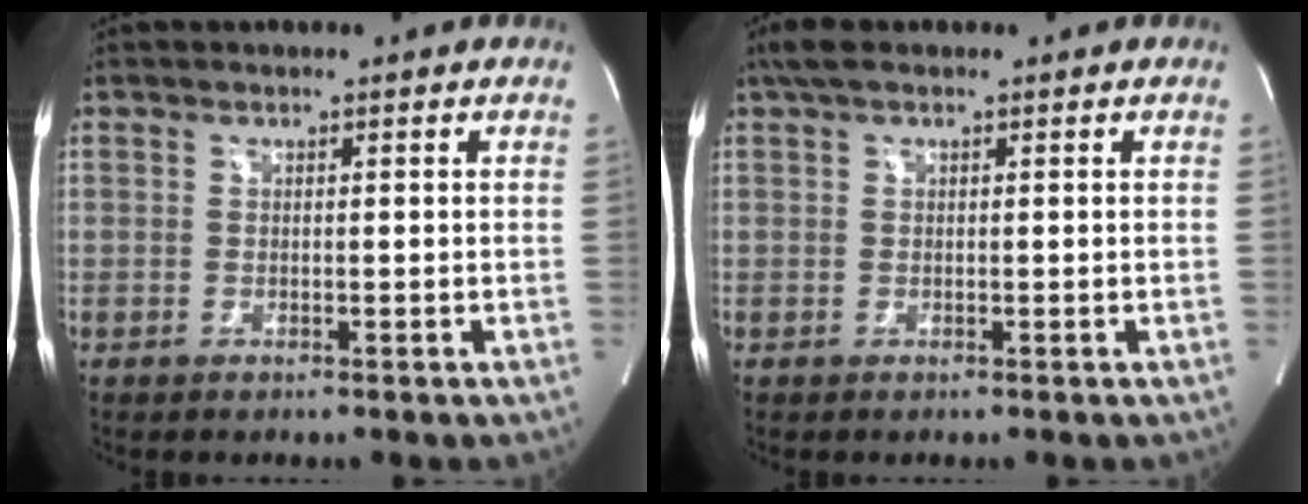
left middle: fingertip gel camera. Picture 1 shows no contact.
{"total": 2.8, "force": [1.9, 0.9, 1.9], "torque": [-0.047, 0.029, 0.038]}